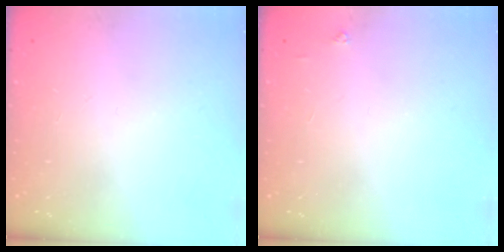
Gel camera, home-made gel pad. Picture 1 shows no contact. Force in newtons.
{"total": 3.8, "press": 3.8, "slide": 0.4}